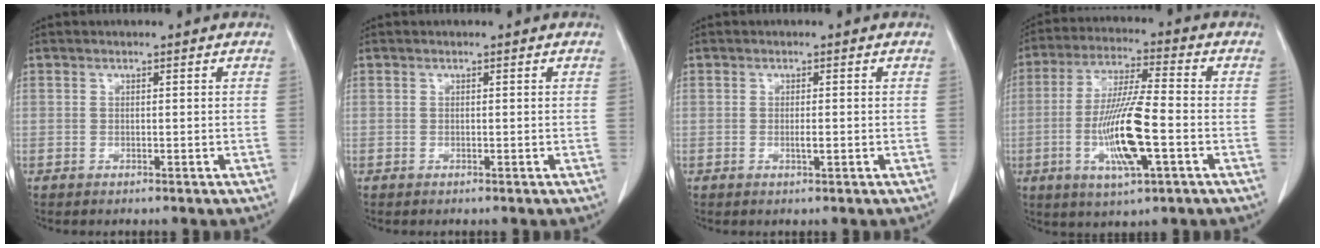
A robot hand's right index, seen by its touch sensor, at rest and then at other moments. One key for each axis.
{"total": 0.0}
{"total": 1.3, "fx": -0.3, "fy": 0.2, "fz": 1.2, "tx": -0.024, "ty": -0.001, "tz": -0.003}
{"total": 12.8, "fx": -3.3, "fy": 1.3, "fz": 12.3, "tx": -0.242, "ty": -0.010, "tz": -0.062}